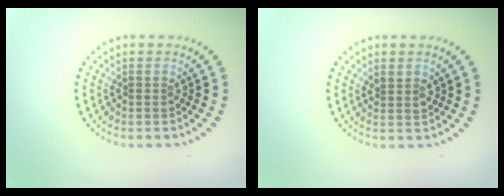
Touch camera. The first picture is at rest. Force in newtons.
{"total": 1.3, "press": 1.2, "slide": 0.6}